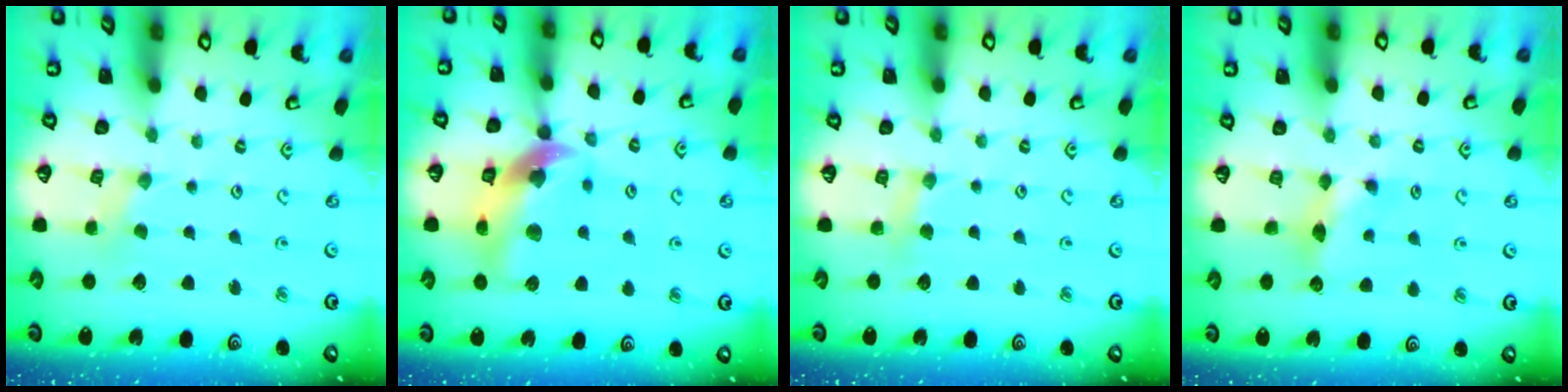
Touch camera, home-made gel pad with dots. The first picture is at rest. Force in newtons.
{"total": 14.5, "press": 14.4, "slide": 2.0}
{"total": 4.9, "press": 4.8, "slide": 0.7}
{"total": 6.5, "press": 6.5, "slide": 0.6}